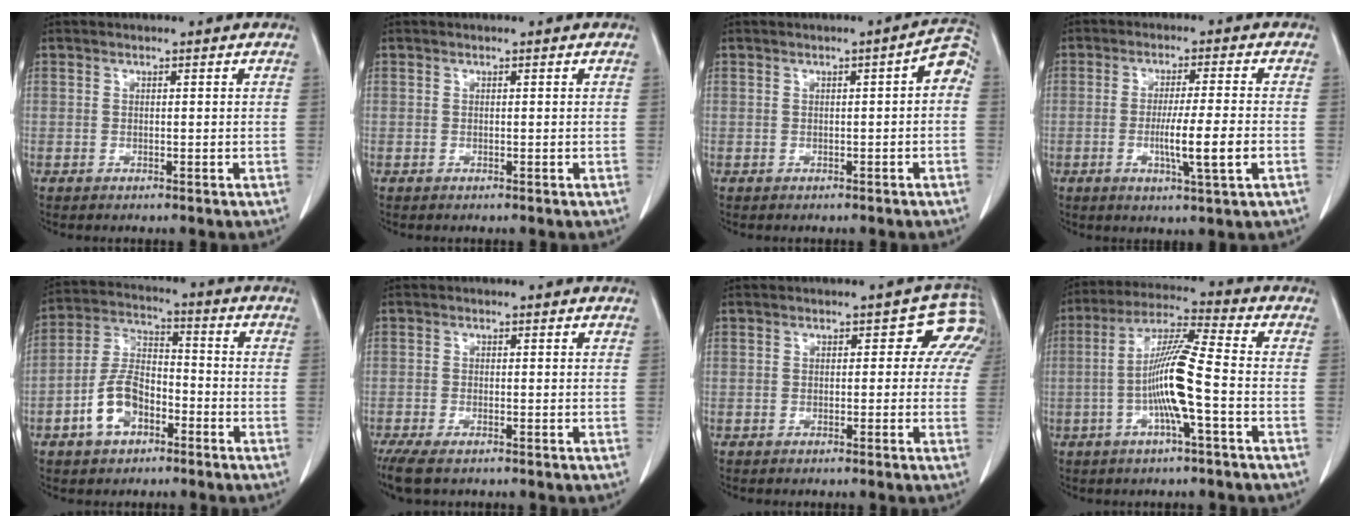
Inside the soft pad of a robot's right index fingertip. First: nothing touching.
{"total": 0.0}
{"total": 3.6, "force": [-0.1, 0.8, 3.5], "torque": [-0.037, 0.012, -0.007]}
{"total": 7.6, "force": [-1.8, -0.5, 7.3], "torque": [-0.120, -0.015, -0.029]}
{"total": 8.9, "force": [-4.1, 5.0, 6.1], "torque": [-0.136, 0.018, -0.080]}
{"total": 5.8, "force": [-4.4, 1.6, 3.5], "torque": [-0.061, -0.014, -0.073]}
{"total": 4.3, "force": [0.9, 3.2, 2.7], "torque": [-0.004, 0.019, -0.005]}
{"total": 10.5, "force": [-2.2, 0.0, 10.2], "torque": [-0.196, 0.010, -0.046]}